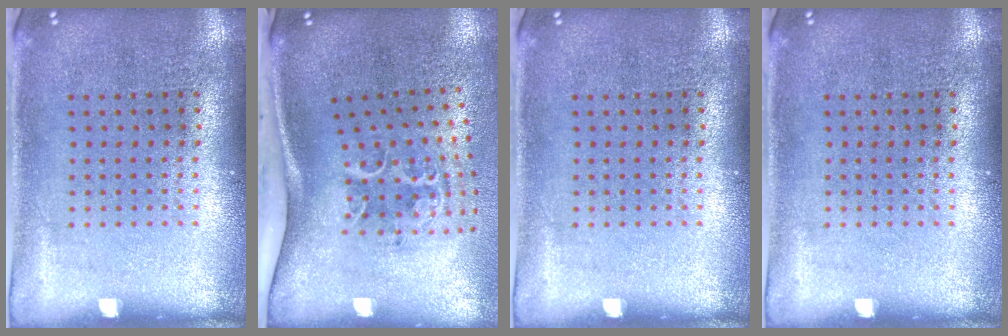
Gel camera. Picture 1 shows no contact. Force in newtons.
{"total": 2.2, "press": 1.4, "slide": 1.7}
{"total": 0.0}
{"total": 0.0}